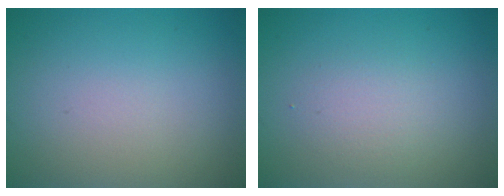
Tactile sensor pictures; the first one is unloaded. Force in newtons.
{"total": 2.0, "press": 2.0, "slide": 0.1}